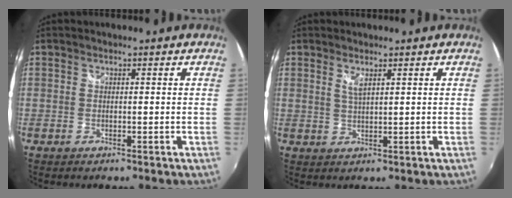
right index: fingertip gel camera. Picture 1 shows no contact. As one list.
[{"total": 2.1, "force": [1.2, 0.5, 1.7], "torque": [-0.030, -0.002, 0.020]}]